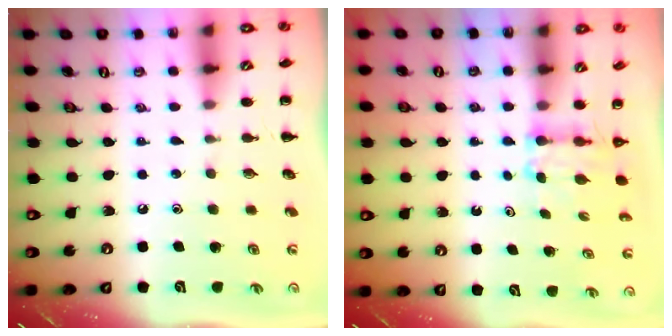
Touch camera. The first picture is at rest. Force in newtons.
{"total": 3.7, "press": 3.6, "slide": 0.6}